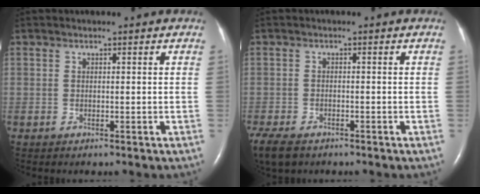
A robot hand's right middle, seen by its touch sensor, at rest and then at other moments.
{"total": 8.6, "force": [-5.9, 4.4, 4.3], "torque": [-0.105, -0.014, -0.092]}